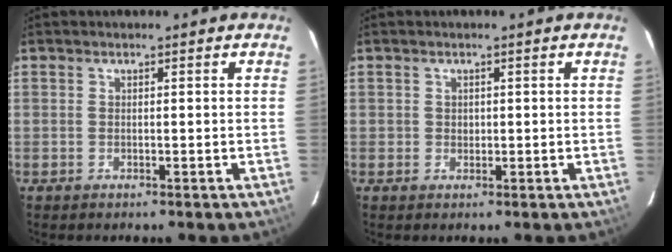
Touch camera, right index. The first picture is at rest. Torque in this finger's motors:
{"motor_torque": [0.08, 0.04, 0.03, 0.02]}